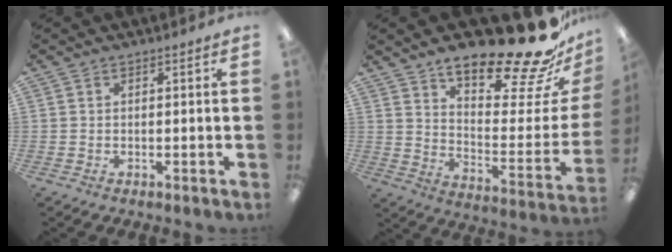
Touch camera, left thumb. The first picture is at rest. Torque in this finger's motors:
{"motor_torque": [0.49, 0.47, 1.47, -1.30, 0.23]}